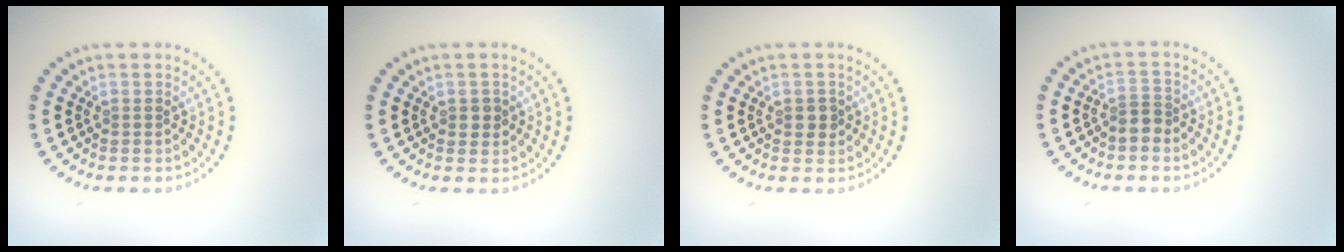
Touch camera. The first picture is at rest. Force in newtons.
{"total": 1.2, "press": 1.2, "slide": 0.2}
{"total": 1.4, "press": 1.4, "slide": 0.2}
{"total": 1.9, "press": 1.5, "slide": 1.1}